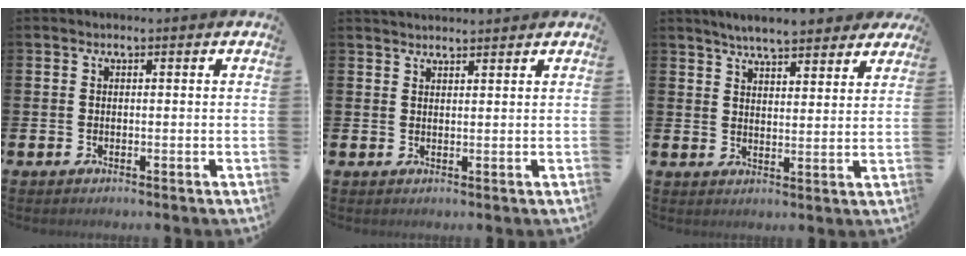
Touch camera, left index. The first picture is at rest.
{"total": 2.1, "force": [2.1, 0.2, 0.1], "torque": [0.001, -0.009, 0.037]}
{"total": 5.8, "force": [5.6, 0.8, 1.5], "torque": [-0.031, -0.030, 0.096]}